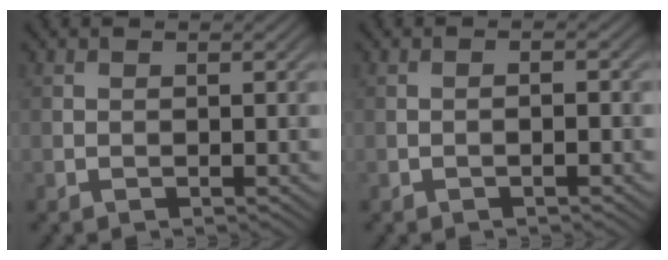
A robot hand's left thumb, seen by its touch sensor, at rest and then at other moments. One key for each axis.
{"total": 1.0, "fx": -0.5, "fy": 0.1, "fz": 0.9, "tx": -0.012, "ty": 0.006, "tz": -0.011}